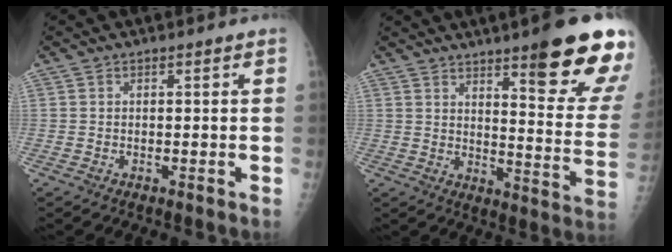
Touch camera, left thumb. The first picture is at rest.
{"total": 20.0, "force": [12.4, 3.2, 15.4], "torque": [-0.173, -0.068, 0.167]}